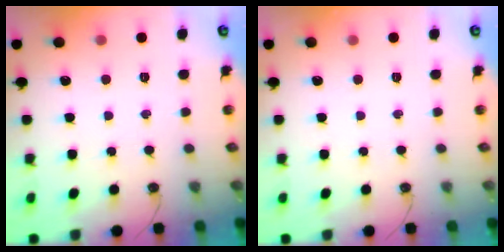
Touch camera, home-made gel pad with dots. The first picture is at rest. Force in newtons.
{"total": 0.0}